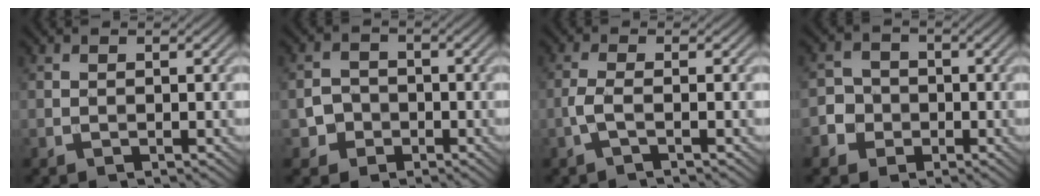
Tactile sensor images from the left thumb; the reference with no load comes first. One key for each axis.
{"total": 3.0, "fx": -1.2, "fy": 2.6, "fz": 0.8, "tx": -0.009, "ty": 0.001, "tz": -0.025}
{"total": 2.3, "fx": -0.8, "fy": 0.4, "fz": 2.1, "tx": -0.046, "ty": 0.007, "tz": -0.027}
{"total": 4.3, "fx": -1.5, "fy": 4.0, "fz": 0.8, "tx": -0.009, "ty": 0.002, "tz": -0.044}